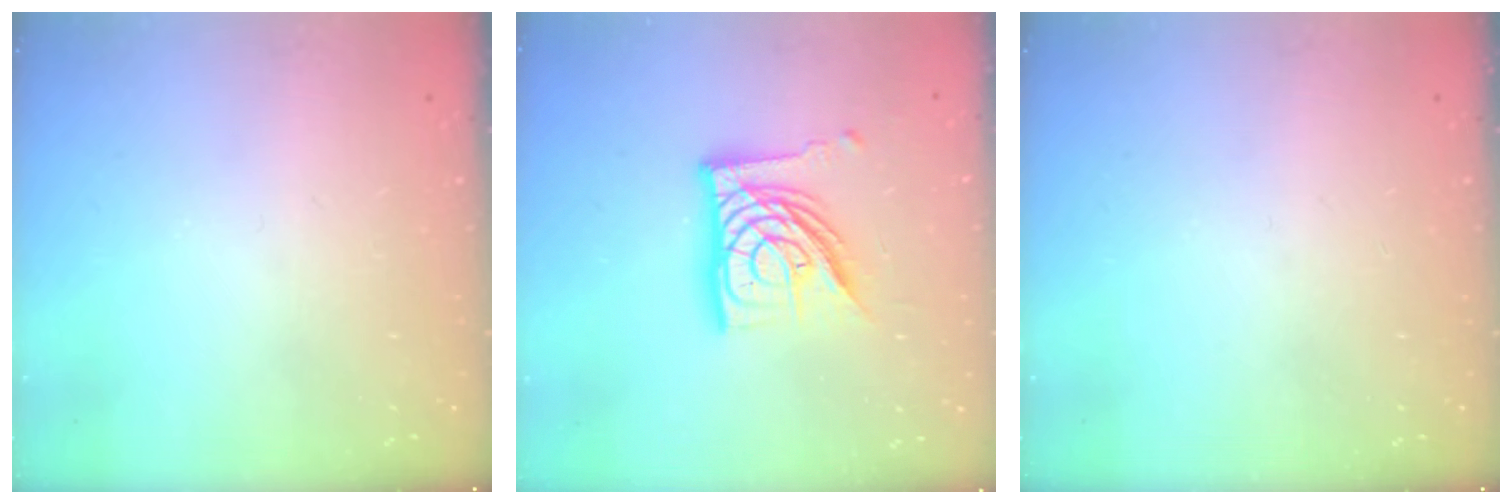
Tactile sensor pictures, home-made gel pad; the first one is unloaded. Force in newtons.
{"total": 16.2, "press": 16.2, "slide": 1.3}
{"total": 0.0}